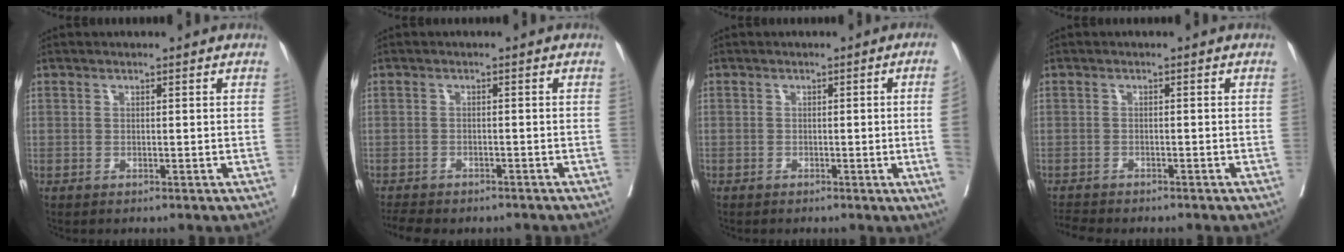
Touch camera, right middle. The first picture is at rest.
{"total": 6.6, "force": [-5.7, 2.3, 2.4], "torque": [-0.037, 0.001, -0.078]}
{"total": 4.3, "force": [-0.7, -1.6, 3.9], "torque": [-0.044, -0.008, -0.011]}
{"total": 3.4, "force": [-3.2, 0.7, 0.8], "torque": [-0.012, -0.009, -0.052]}